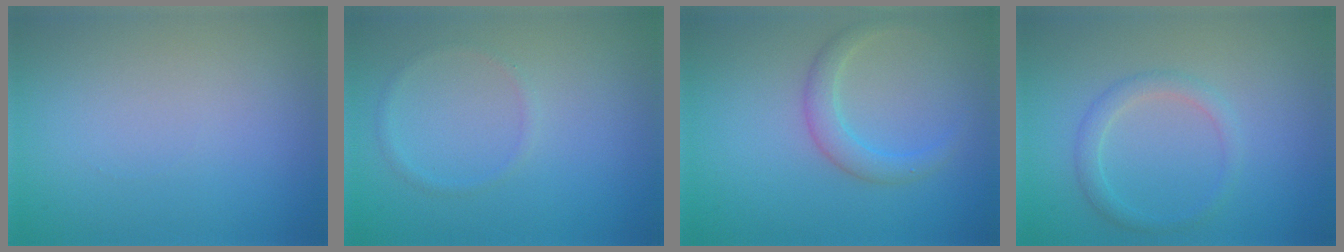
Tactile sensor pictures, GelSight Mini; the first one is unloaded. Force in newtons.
{"total": 0.8, "press": 0.8, "slide": 0.1}
{"total": 2.3, "press": 2.3, "slide": 0.0}
{"total": 1.7, "press": 1.7, "slide": 0.1}